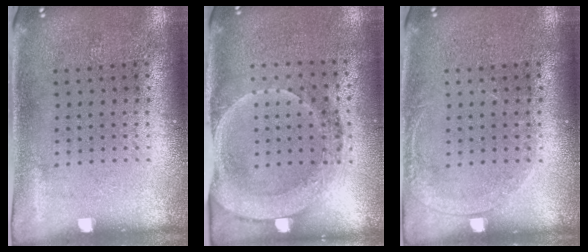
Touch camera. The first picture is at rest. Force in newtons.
{"total": 1.7, "press": 1.6, "slide": 0.7}
{"total": 1.0, "press": 1.0, "slide": 0.2}